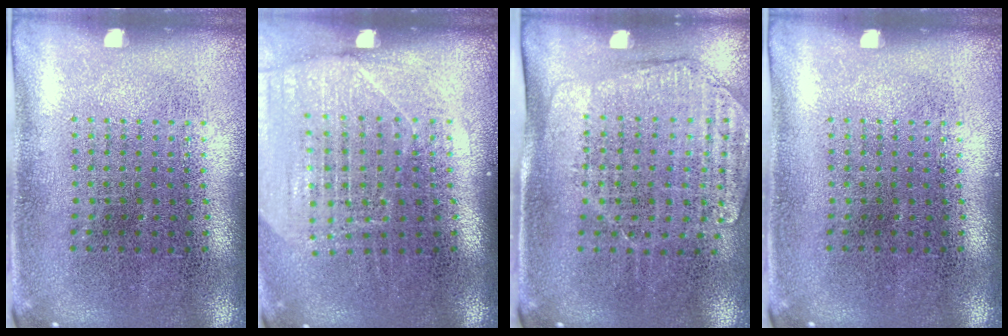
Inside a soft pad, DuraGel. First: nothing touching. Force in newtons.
{"total": 1.7, "press": 1.5, "slide": 0.8}
{"total": 1.7, "press": 1.5, "slide": 0.9}
{"total": 0.0}